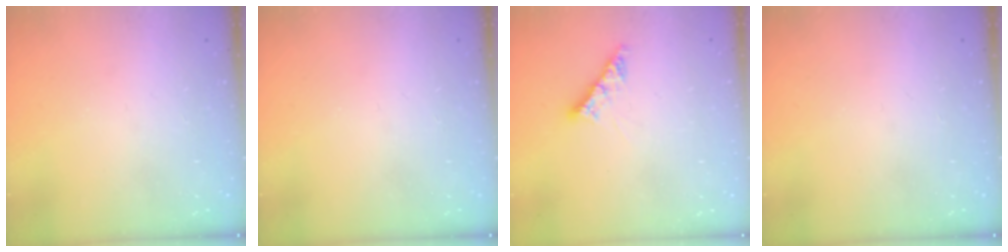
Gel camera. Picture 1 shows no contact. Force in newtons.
{"total": 0.0}
{"total": 6.9, "press": 6.8, "slide": 0.7}
{"total": 0.0}